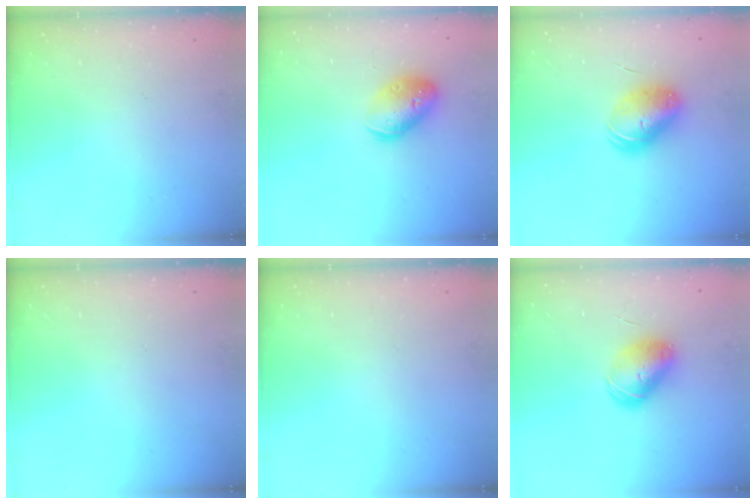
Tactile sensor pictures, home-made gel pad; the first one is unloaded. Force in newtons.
{"total": 15.0, "press": 14.8, "slide": 2.2}
{"total": 8.9, "press": 8.7, "slide": 1.5}
{"total": 0.0}
{"total": 0.0}
{"total": 9.2, "press": 9.2, "slide": 0.3}